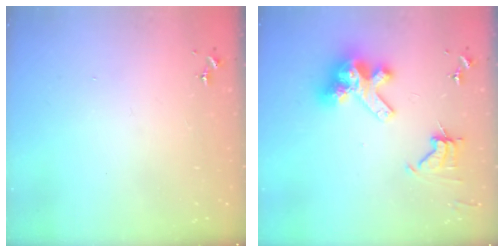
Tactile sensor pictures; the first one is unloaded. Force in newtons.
{"total": 14.8, "press": 14.7, "slide": 1.8}